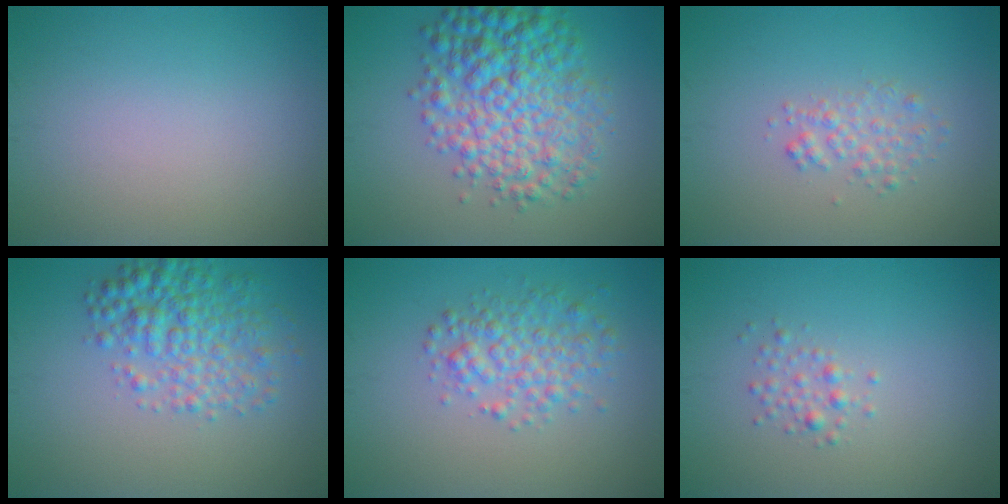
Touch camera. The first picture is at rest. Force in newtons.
{"total": 7.9, "press": 7.9, "slide": 0.1}
{"total": 1.7, "press": 1.7, "slide": 0.1}
{"total": 4.8, "press": 4.8, "slide": 0.1}
{"total": 3.5, "press": 3.5, "slide": 0.1}
{"total": 1.3, "press": 1.3, "slide": 0.1}